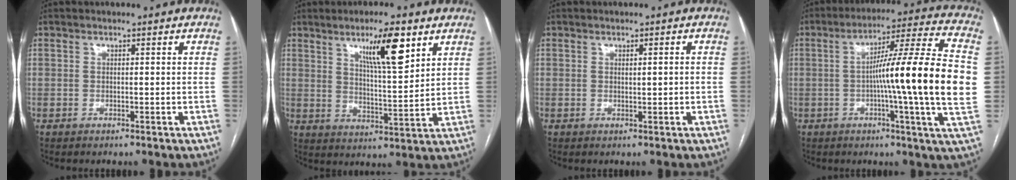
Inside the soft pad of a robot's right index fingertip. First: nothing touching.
{"total": 10.1, "force": [5.6, 1.4, 8.3], "torque": [-0.139, -0.004, 0.094]}
{"total": 1.3, "force": [0.0, 0.2, 1.3], "torque": [-0.022, 0.000, 0.002]}
{"total": 19.7, "force": [-0.9, -1.2, 19.7], "torque": [-0.281, 0.005, -0.028]}